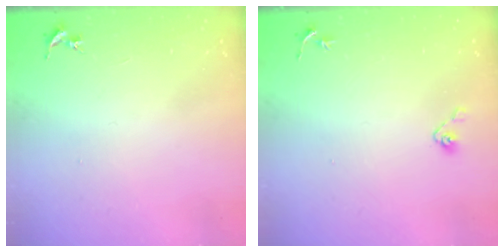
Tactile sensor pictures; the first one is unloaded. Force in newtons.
{"total": 4.1, "press": 3.9, "slide": 1.2}